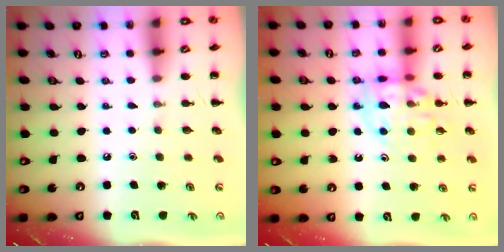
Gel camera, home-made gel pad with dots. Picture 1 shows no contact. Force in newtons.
{"total": 12.1, "press": 12.0, "slide": 2.1}